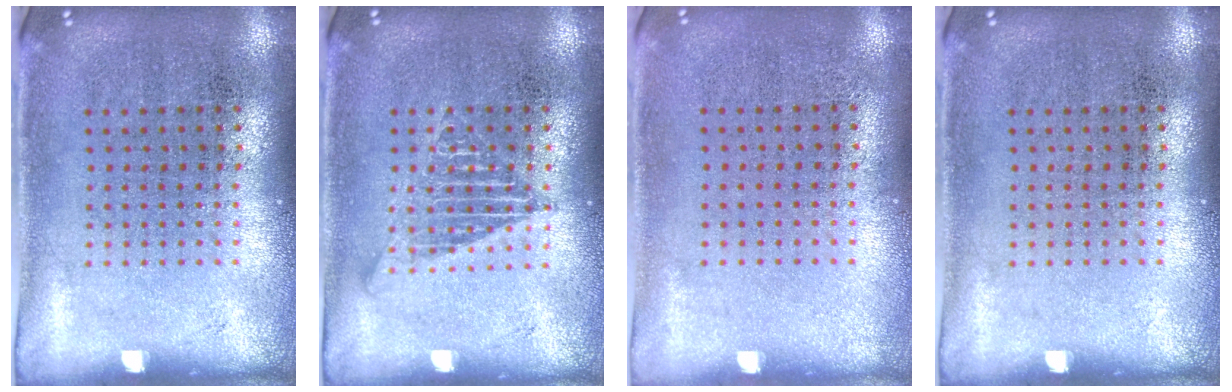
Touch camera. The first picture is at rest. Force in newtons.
{"total": 1.9, "press": 1.9, "slide": 0.2}
{"total": 0.0}
{"total": 0.0}